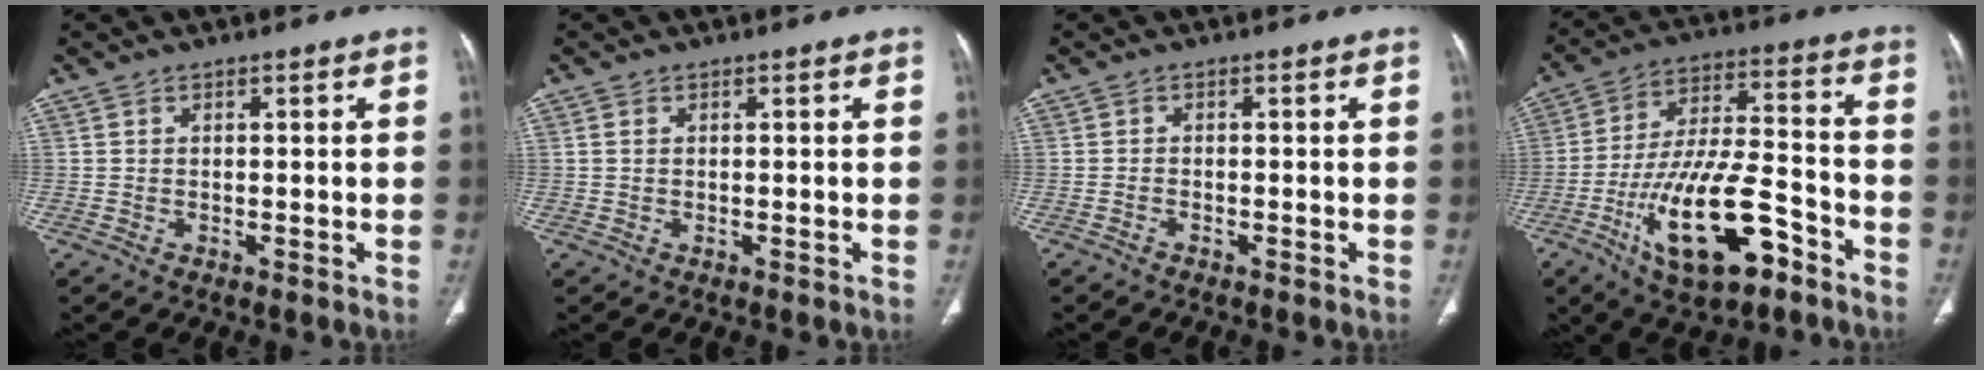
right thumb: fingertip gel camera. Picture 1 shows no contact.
{"total": 0.6, "force": [0.2, 0.4, 0.5], "torque": [-0.012, 0.003, 0.005]}
{"total": 0.6, "force": [-0.5, 0.1, 0.1], "torque": [-0.006, 0.002, -0.012]}
{"total": 19.0, "force": [-9.0, 7.3, 15.0], "torque": [-0.262, 0.053, -0.146]}